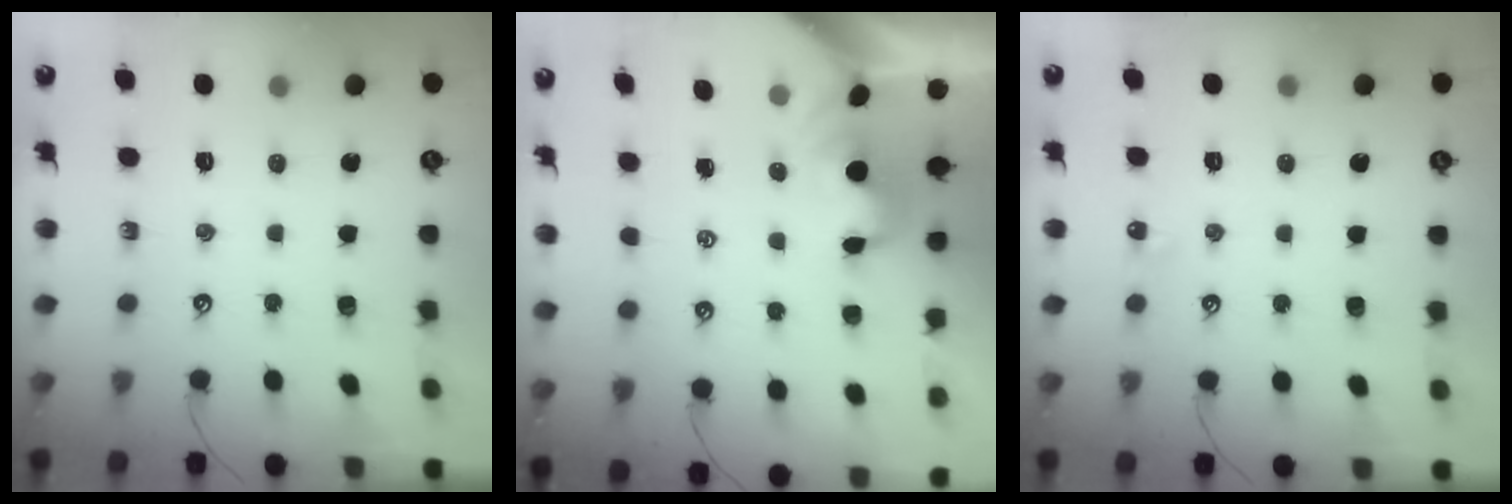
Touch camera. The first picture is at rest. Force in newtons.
{"total": 0.9, "press": 0.9, "slide": 0.3}
{"total": 2.9, "press": 2.9, "slide": 0.4}